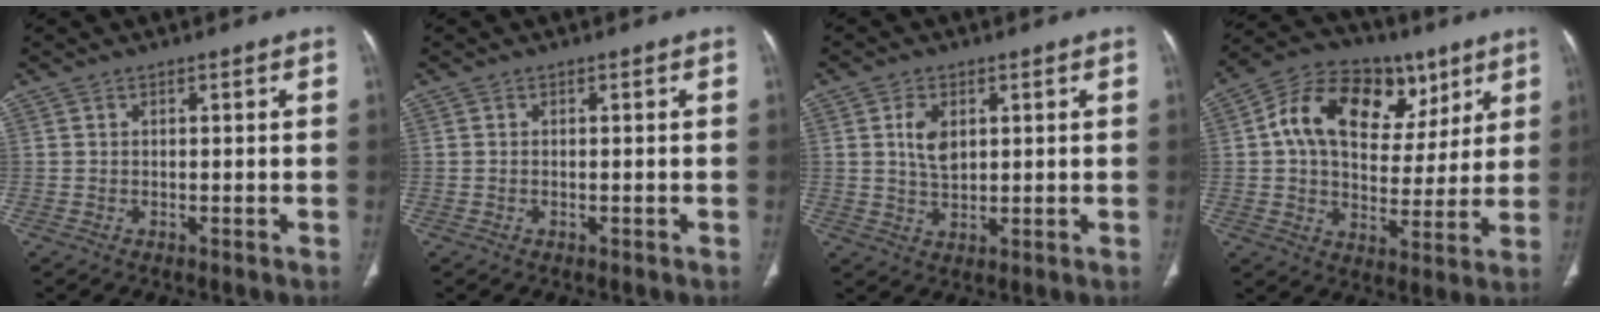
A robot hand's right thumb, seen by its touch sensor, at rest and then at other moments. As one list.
[{"total": 0.0}, {"total": 5.0, "force": [1.4, 3.1, 3.6], "torque": [-0.058, -0.007, 0.029]}, {"total": 20.9, "force": [7.8, 14.0, 13.5], "torque": [-0.178, 0.014, 0.121]}]